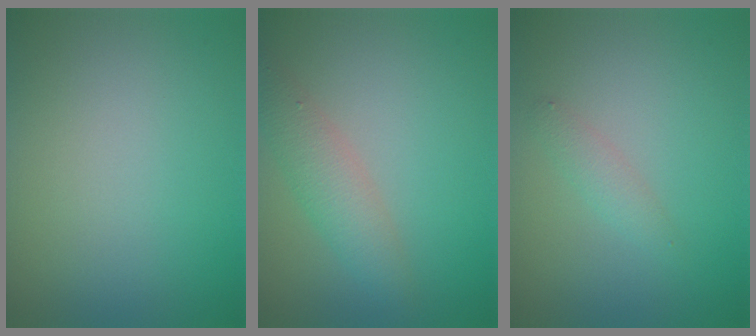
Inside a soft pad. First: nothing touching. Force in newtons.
{"total": 3.0, "press": 3.0, "slide": 0.1}
{"total": 1.3, "press": 1.3, "slide": 0.0}